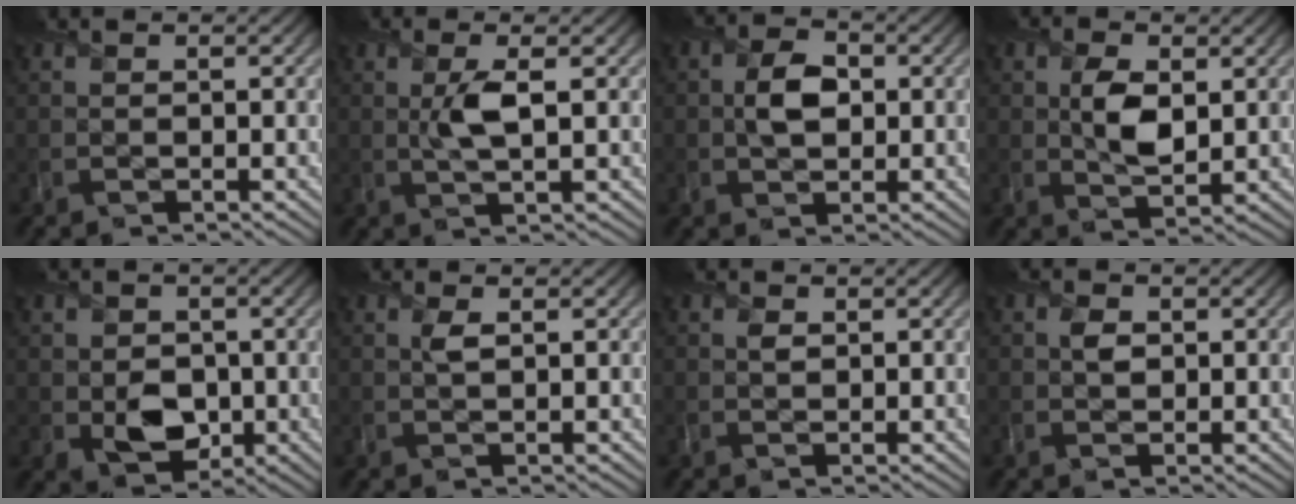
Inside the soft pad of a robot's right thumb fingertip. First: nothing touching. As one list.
[{"total": 3.8, "force": [0.6, 1.1, 3.5], "torque": [-0.075, -0.002, 0.009]}, {"total": 4.3, "force": [0.2, 3.0, 3.1], "torque": [-0.066, 0.000, -0.002]}, {"total": 5.1, "force": [0.9, 3.1, 3.9], "torque": [-0.080, -0.006, 0.015]}, {"total": 5.5, "force": [-0.7, 4.4, 3.1], "torque": [-0.068, -0.017, -0.011]}, {"total": 1.7, "force": [0.5, 0.8, 1.4], "torque": [-0.033, -0.003, 0.009]}, {"total": 1.3, "force": [0.4, 1.0, 0.7], "torque": [-0.016, -0.002, 0.005]}, {"total": 2.0, "force": [0.3, 1.6, 1.2], "torque": [-0.025, -0.002, 0.001]}]